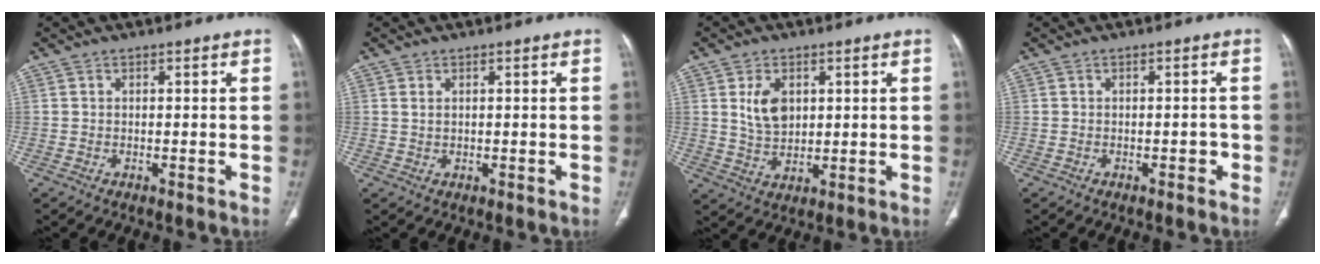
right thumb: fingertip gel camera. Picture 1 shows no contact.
{"total": 1.0, "force": [0.5, 0.5, 0.7], "torque": [-0.015, 0.002, 0.014]}
{"total": 6.6, "force": [2.0, 4.4, 4.6], "torque": [-0.067, -0.012, 0.045]}
{"total": 1.3, "force": [-0.6, 0.7, 0.9], "torque": [-0.005, 0.003, -0.011]}